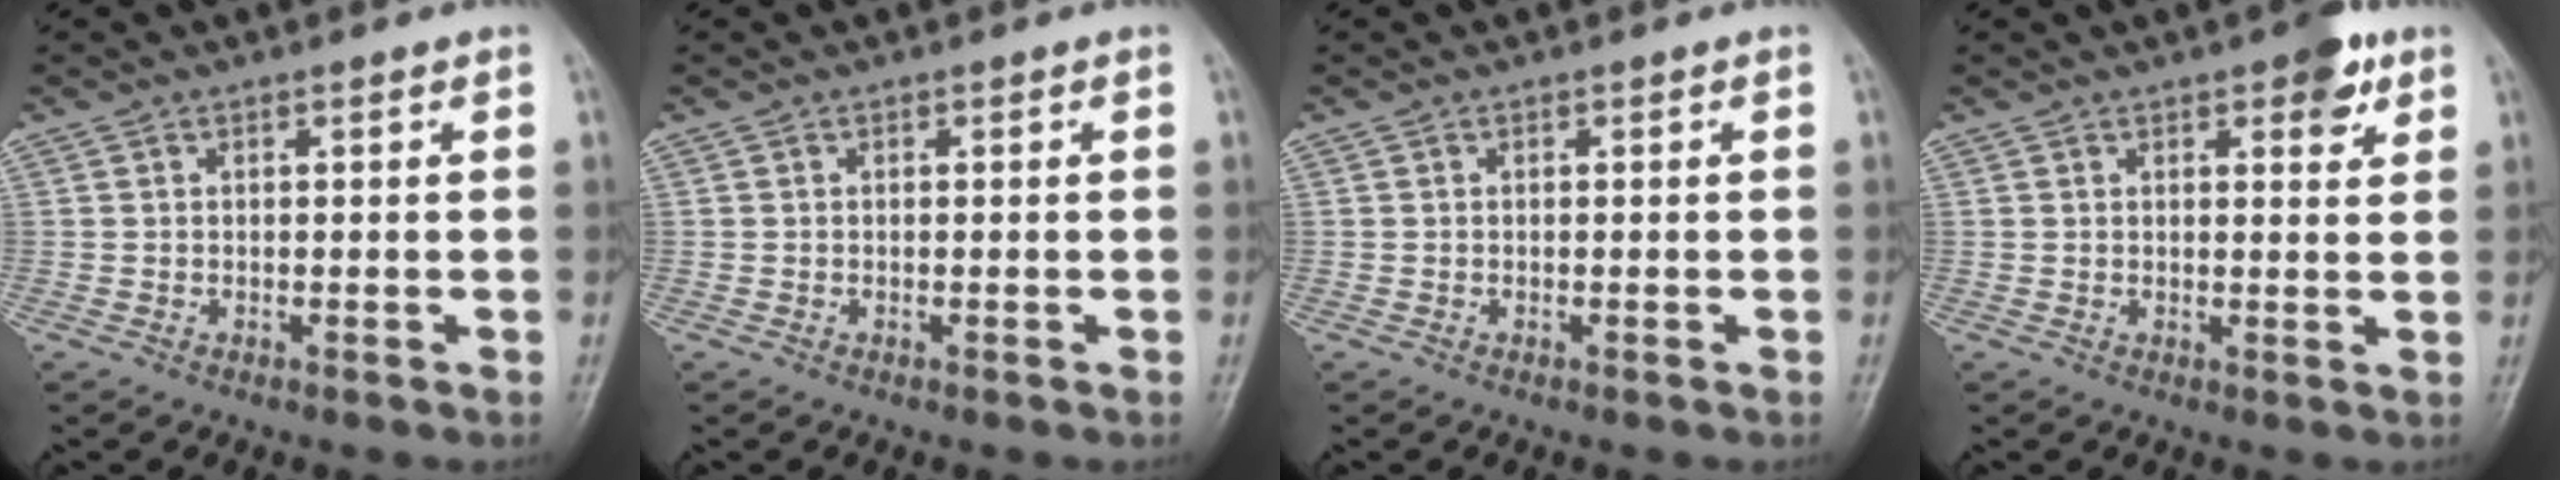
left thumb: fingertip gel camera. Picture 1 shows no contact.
{"total": 0.0}
{"total": 0.0}
{"total": 5.4, "force": [3.0, 2.1, 3.9], "torque": [-0.035, -0.010, 0.032]}